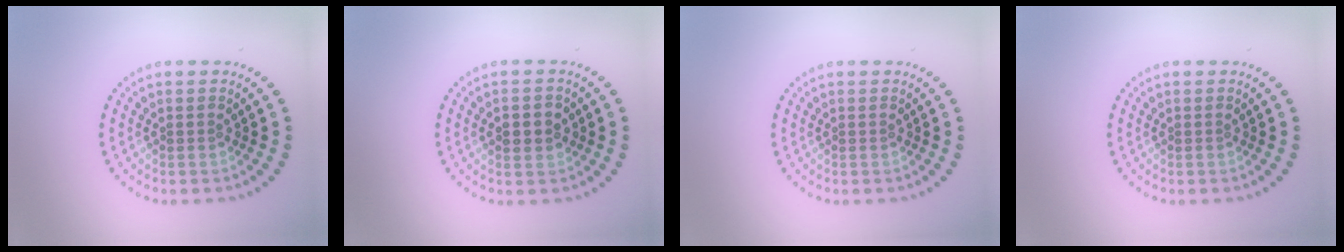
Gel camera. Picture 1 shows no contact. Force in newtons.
{"total": 2.4, "press": 2.4, "slide": 0.0}
{"total": 0.0}
{"total": 0.0}